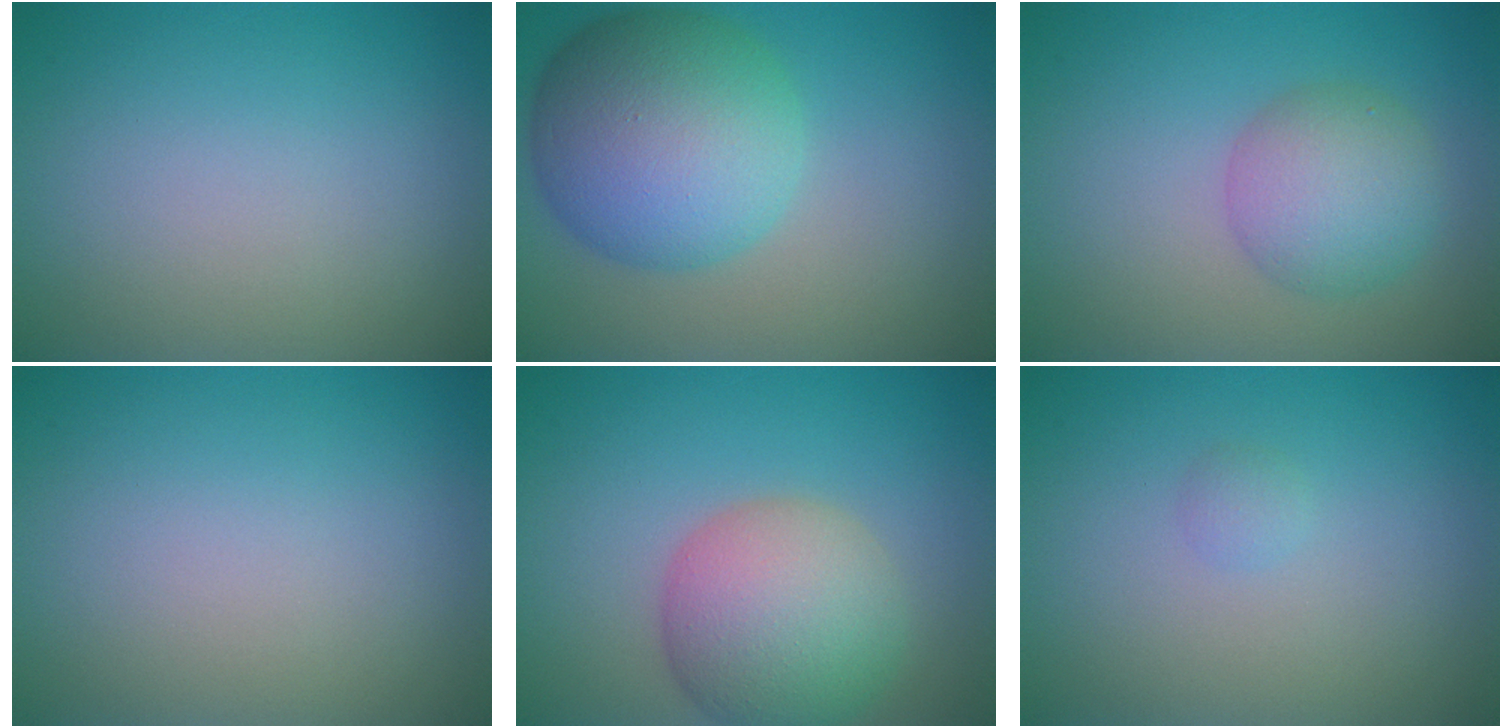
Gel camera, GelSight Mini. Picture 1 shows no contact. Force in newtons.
{"total": 10.0, "press": 10.0, "slide": 0.1}
{"total": 4.5, "press": 4.5, "slide": 0.1}
{"total": 0.0}
{"total": 7.2, "press": 7.2, "slide": 0.5}
{"total": 0.7, "press": 0.7, "slide": 0.0}